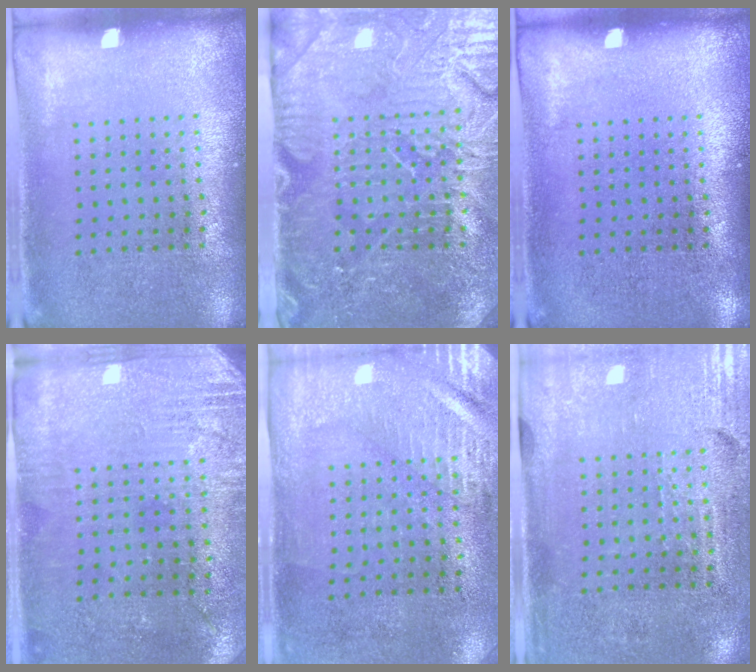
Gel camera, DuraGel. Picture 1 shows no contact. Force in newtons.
{"total": 5.0, "press": 4.5, "slide": 2.2}
{"total": 0.0}
{"total": 2.8, "press": 2.5, "slide": 1.2}
{"total": 2.9, "press": 2.5, "slide": 1.5}
{"total": 3.4, "press": 3.0, "slide": 1.6}